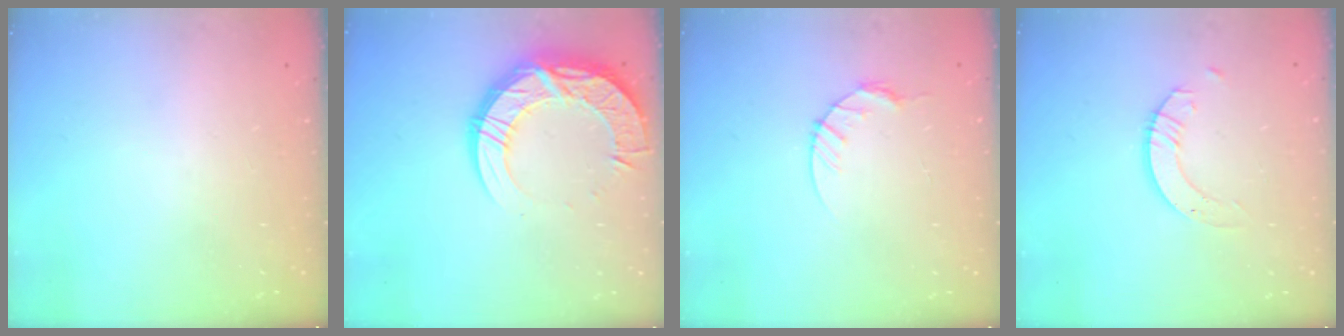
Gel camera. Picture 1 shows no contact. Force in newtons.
{"total": 17.4, "press": 17.4, "slide": 1.3}
{"total": 5.1, "press": 5.0, "slide": 0.6}
{"total": 3.4, "press": 3.4, "slide": 0.0}